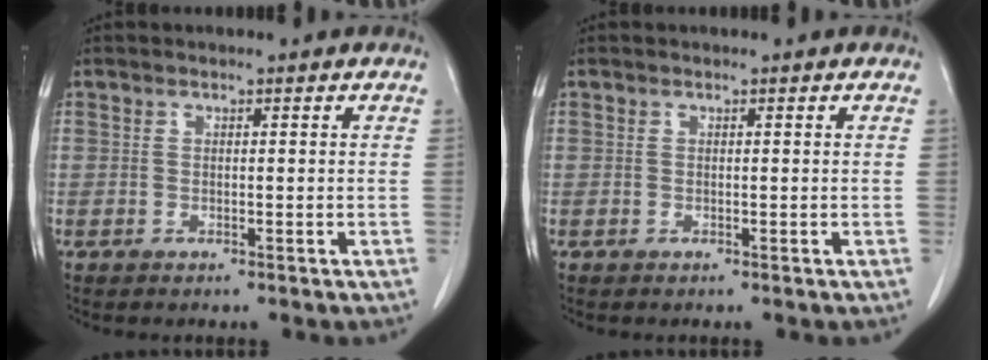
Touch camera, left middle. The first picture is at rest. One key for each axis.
{"total": 0.0}